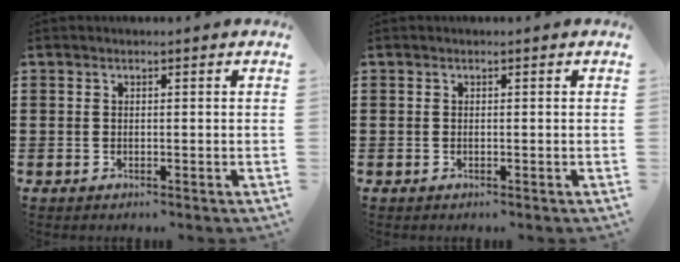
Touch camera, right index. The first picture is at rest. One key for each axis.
{"total": 0.0}